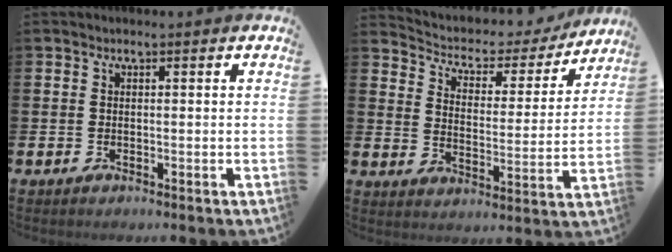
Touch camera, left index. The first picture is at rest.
{"total": 3.9, "force": [3.4, 1.8, 0.7], "torque": [-0.046, -0.031, 0.048]}